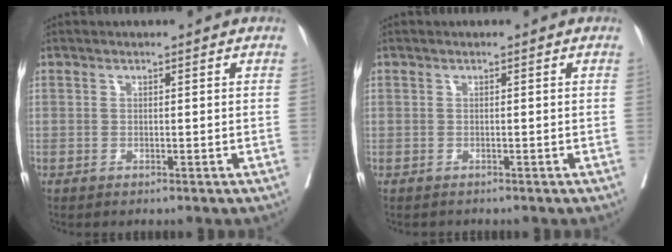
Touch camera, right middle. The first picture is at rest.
{"total": 0.6, "force": [-0.4, 0.4, -0.1], "torque": [-0.007, 0.002, -0.010]}